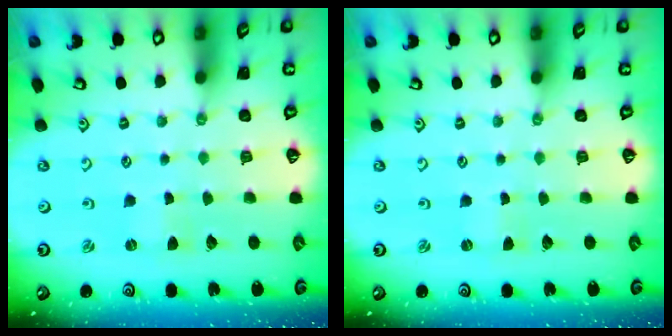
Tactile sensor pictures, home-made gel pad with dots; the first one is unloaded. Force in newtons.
{"total": 0.0}